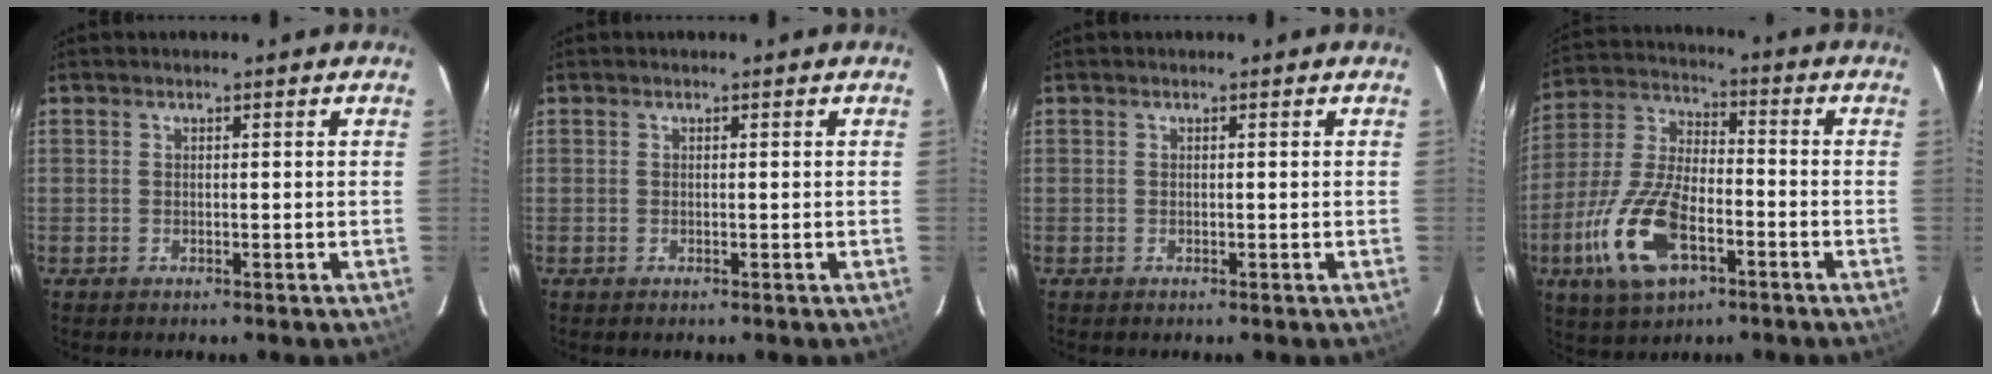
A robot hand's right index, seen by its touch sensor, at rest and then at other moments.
{"total": 0.0}
{"total": 0.0}
{"total": 16.2, "force": [-6.9, 7.5, 12.6], "torque": [-0.282, -0.007, -0.129]}